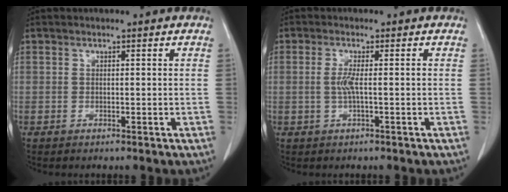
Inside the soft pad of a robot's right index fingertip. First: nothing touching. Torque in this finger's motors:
{"motor_torque": [0.40, -0.01, 0.08, 0.06]}